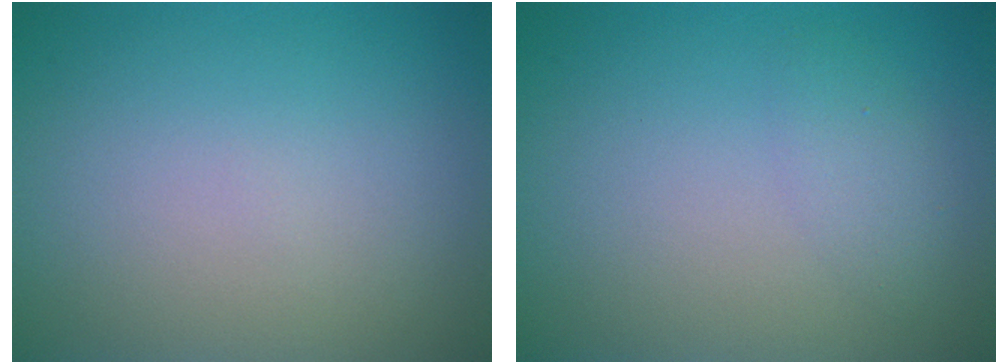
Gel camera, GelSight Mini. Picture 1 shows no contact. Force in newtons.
{"total": 1.5, "press": 1.5, "slide": 0.1}